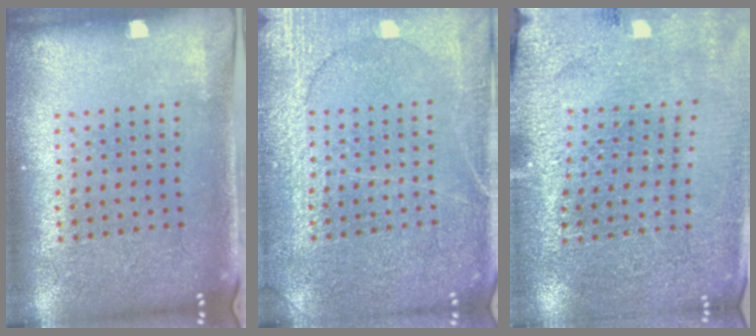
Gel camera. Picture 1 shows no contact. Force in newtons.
{"total": 4.7, "press": 4.7, "slide": 0.6}
{"total": 2.8, "press": 2.8, "slide": 0.1}